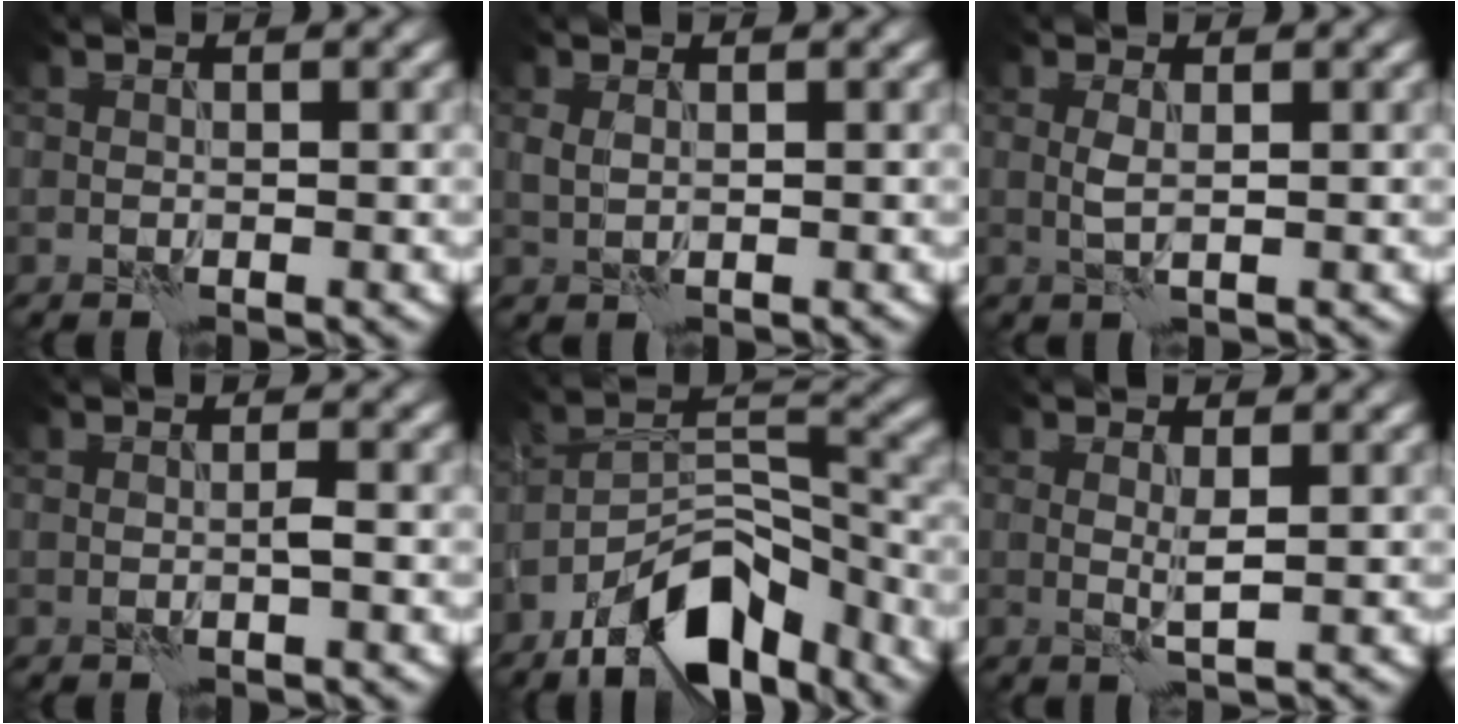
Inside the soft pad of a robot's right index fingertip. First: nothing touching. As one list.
[{"total": 0.7, "force": [0.5, 0.4, 0.4], "torque": [-0.011, -0.001, 0.011]}, {"total": 0.9, "force": [0.3, 0.1, 0.9], "torque": [-0.020, -0.001, 0.006]}, {"total": 0.6, "force": [-0.2, -0.3, 0.5], "torque": [-0.006, 0.002, -0.003]}, {"total": 12.3, "force": [-8.7, 4.9, 7.1], "torque": [-0.116, 0.015, -0.156]}, {"total": 1.2, "force": [0.5, -0.1, 1.1], "torque": [-0.024, -0.002, 0.007]}]